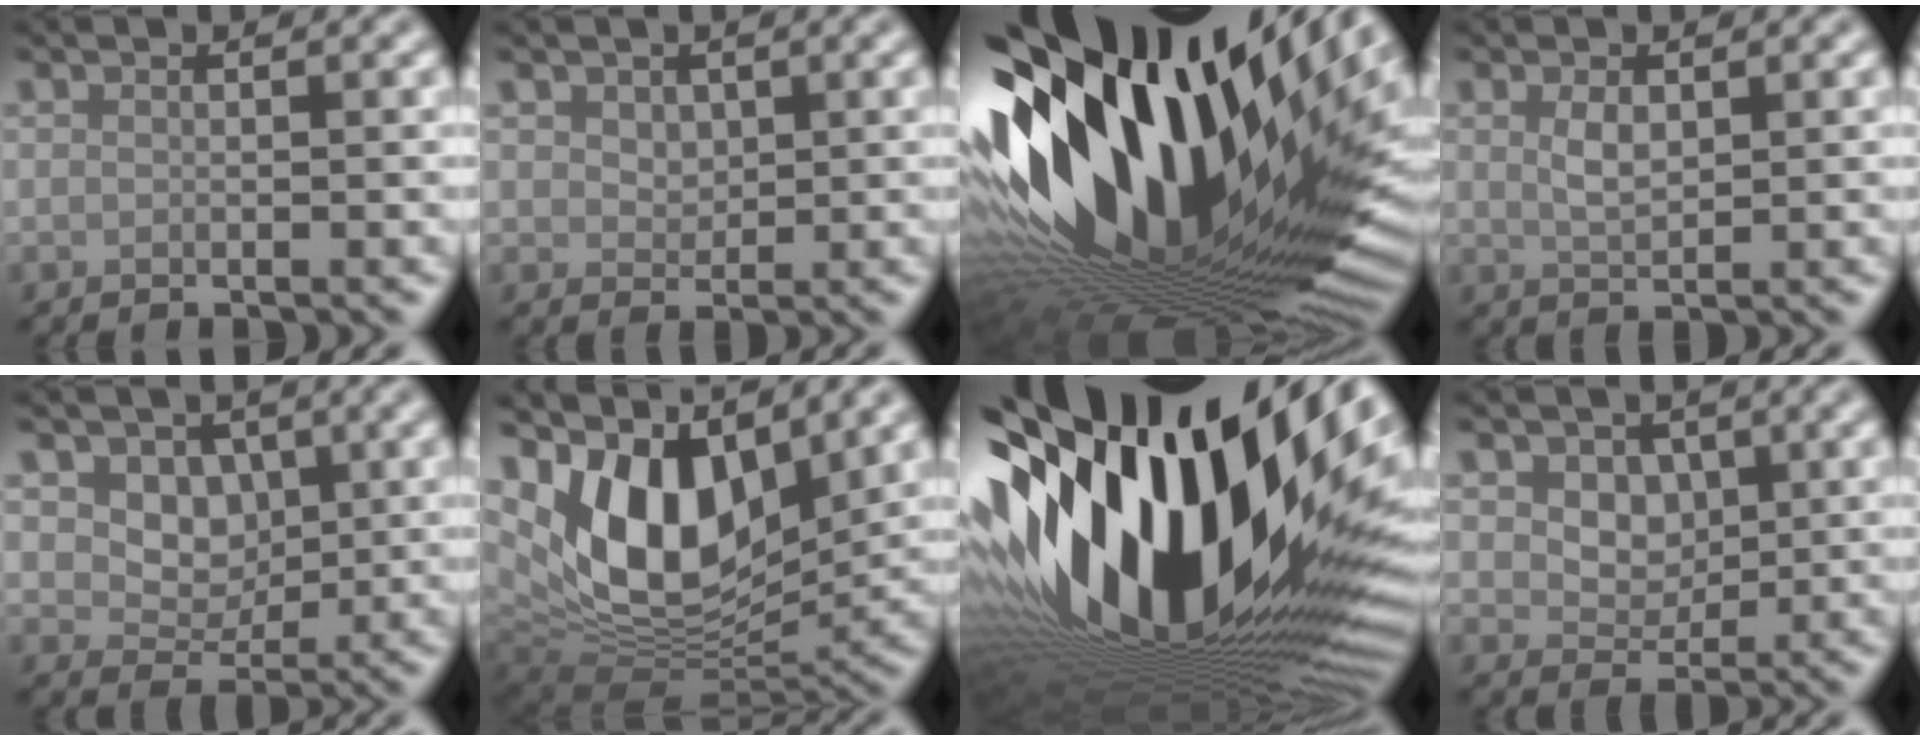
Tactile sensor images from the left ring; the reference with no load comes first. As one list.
[{"total": 1.6, "force": [0.8, 1.2, 0.7], "torque": [-0.015, -0.004, 0.016]}, {"total": 19.5, "force": [4.9, 8.9, 16.6], "torque": [-0.298, -0.003, 0.077]}, {"total": 2.0, "force": [0.6, 1.0, 1.6], "torque": [-0.035, -0.001, 0.016]}, {"total": 3.6, "force": [1.0, 2.9, 2.0], "torque": [-0.035, -0.007, 0.008]}, {"total": 12.3, "force": [4.6, 7.0, 8.9], "torque": [-0.152, -0.007, 0.082]}, {"total": 21.9, "force": [3.9, 10.2, 19.0], "torque": [-0.348, -0.043, 0.071]}, {"total": 3.0, "force": [0.8, 2.4, 1.7], "torque": [-0.032, -0.005, 0.008]}]